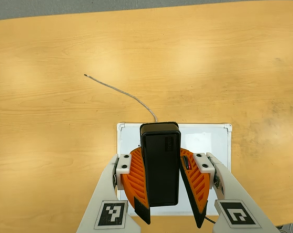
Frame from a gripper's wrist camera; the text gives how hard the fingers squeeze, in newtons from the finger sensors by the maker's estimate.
{"total": 7.9, "left": 8.6, "right": 7.1}